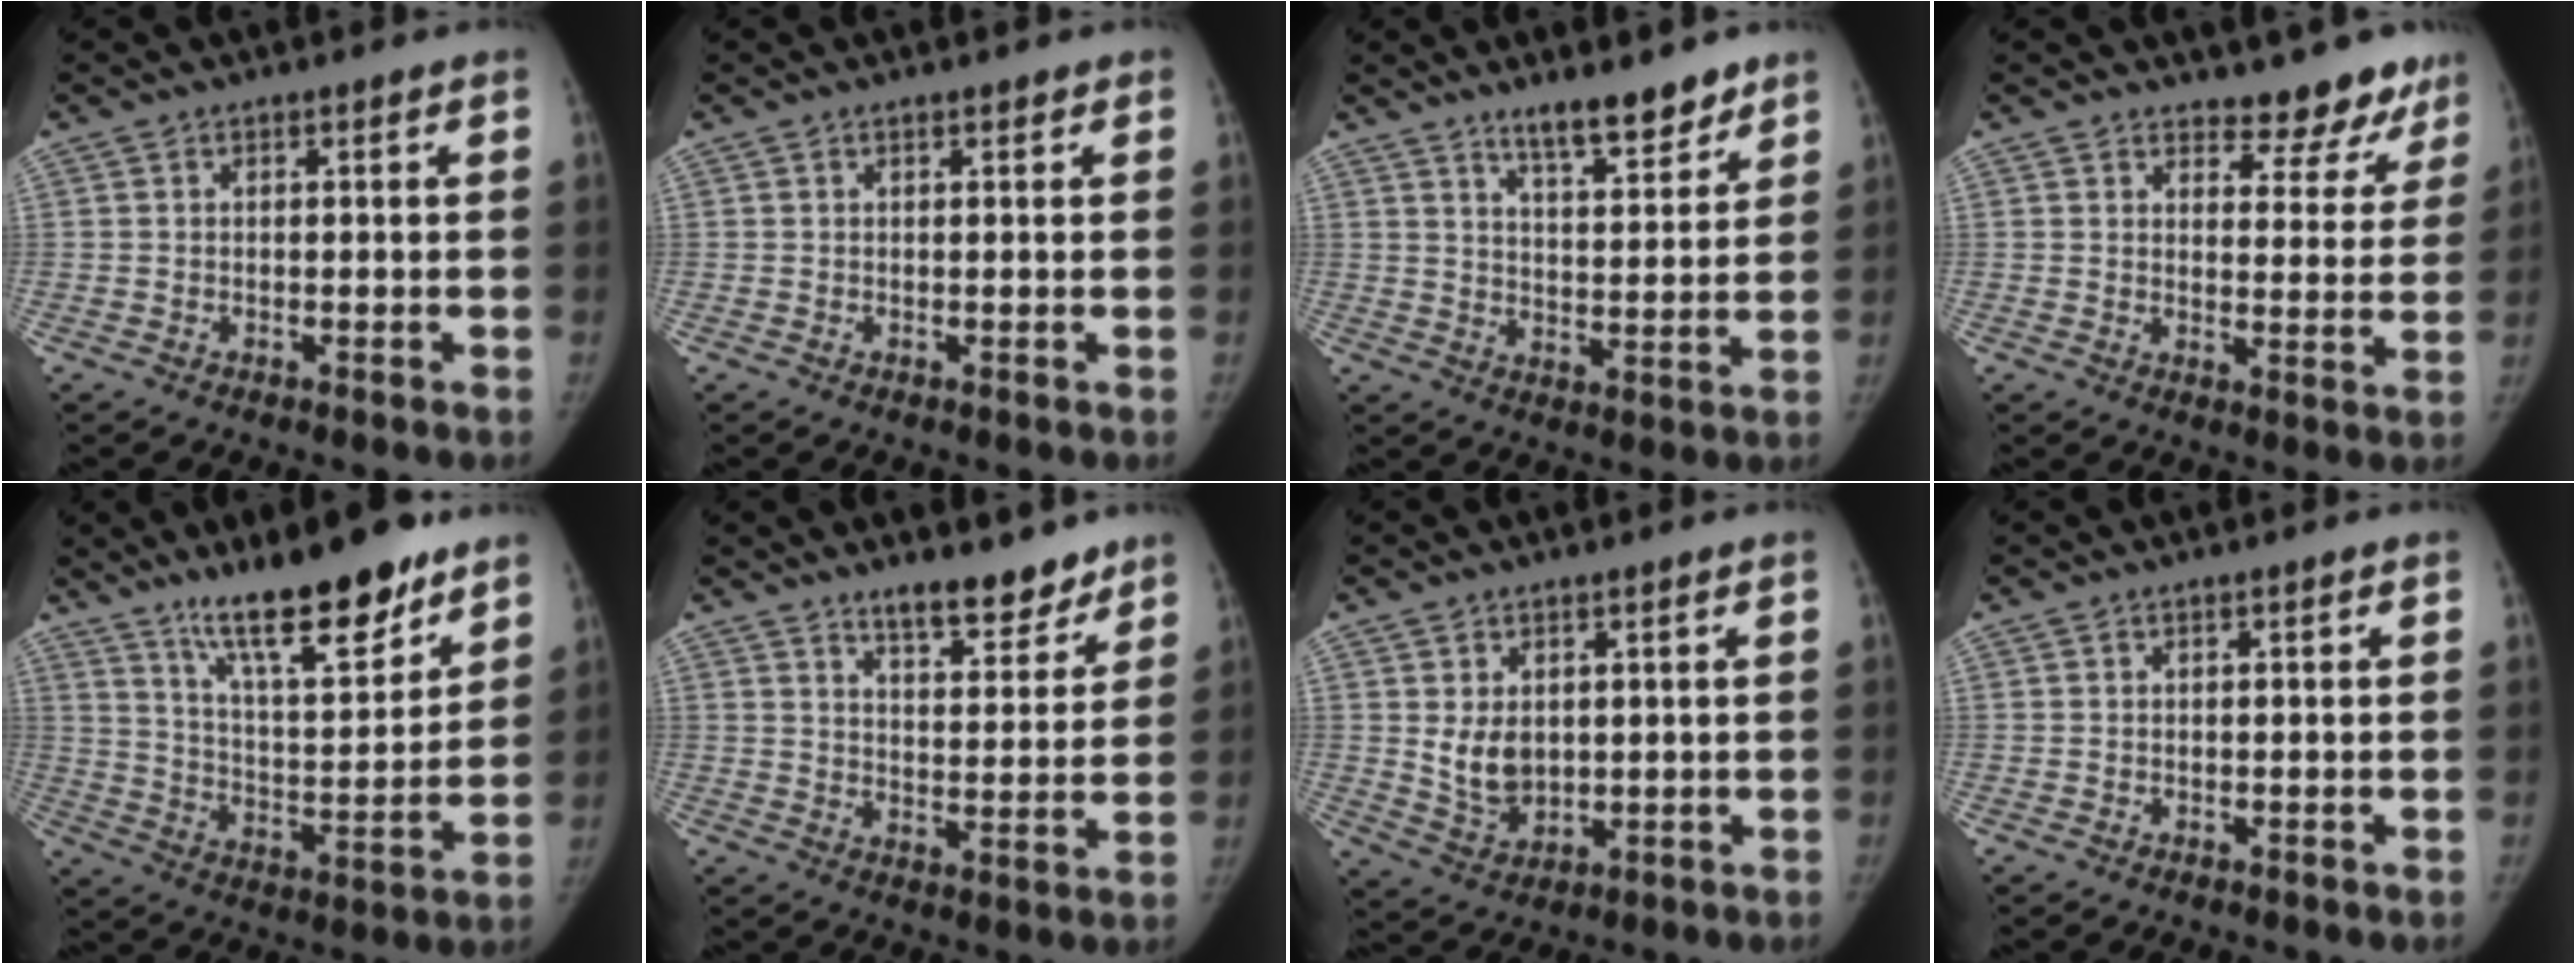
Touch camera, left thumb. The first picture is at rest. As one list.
[{"total": 0.7, "force": [0.5, 0.3, 0.1], "torque": [-0.003, -0.004, 0.006]}, {"total": 9.1, "force": [7.2, 2.6, 5.0], "torque": [-0.054, -0.056, 0.118]}, {"total": 9.6, "force": [8.4, 4.2, 1.8], "torque": [0.026, -0.060, 0.090]}, {"total": 18.0, "force": [13.1, 4.7, 11.5], "torque": [-0.146, -0.086, 0.220]}, {"total": 9.5, "force": [7.6, 3.5, 4.4], "torque": [-0.034, -0.056, 0.120]}, {"total": 6.3, "force": [1.2, 4.6, 4.2], "torque": [-0.056, -0.019, 0.038]}, {"total": 0.0}]